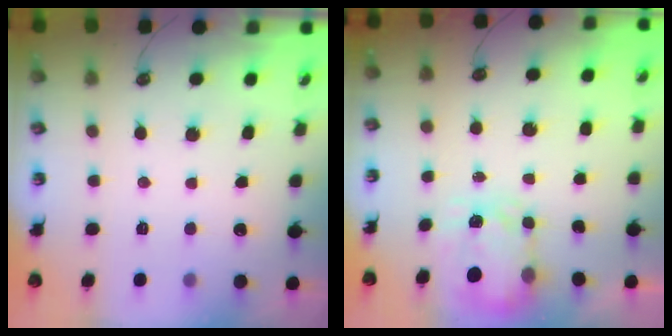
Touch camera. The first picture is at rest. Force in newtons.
{"total": 3.8, "press": 3.8, "slide": 0.6}